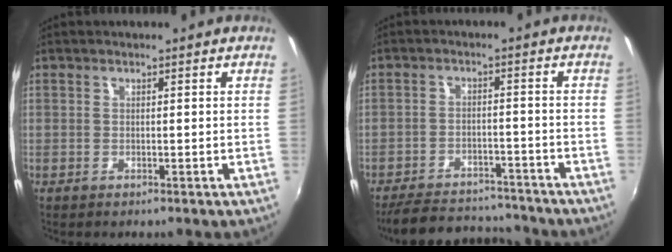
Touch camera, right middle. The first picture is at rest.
{"total": 14.5, "force": [-13.0, 4.2, 4.8], "torque": [-0.118, 0.004, -0.184]}